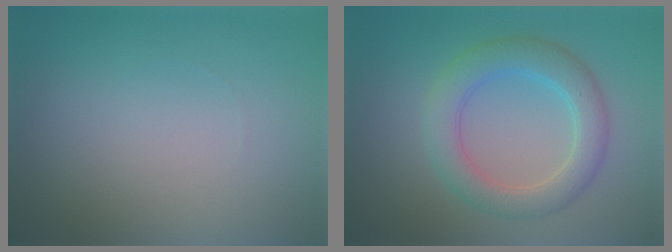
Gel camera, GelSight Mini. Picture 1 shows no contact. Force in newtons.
{"total": 4.4, "press": 4.4, "slide": 0.1}